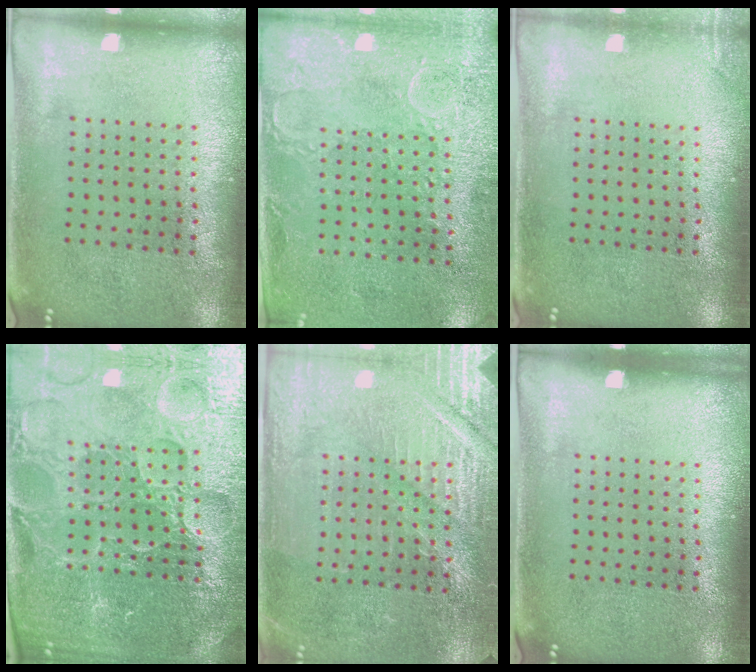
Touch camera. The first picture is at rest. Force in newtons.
{"total": 2.9, "press": 2.5, "slide": 1.5}
{"total": 0.9, "press": 0.9, "slide": 0.2}
{"total": 5.7, "press": 5.2, "slide": 2.4}
{"total": 3.4, "press": 3.4, "slide": 0.7}
{"total": 0.0}